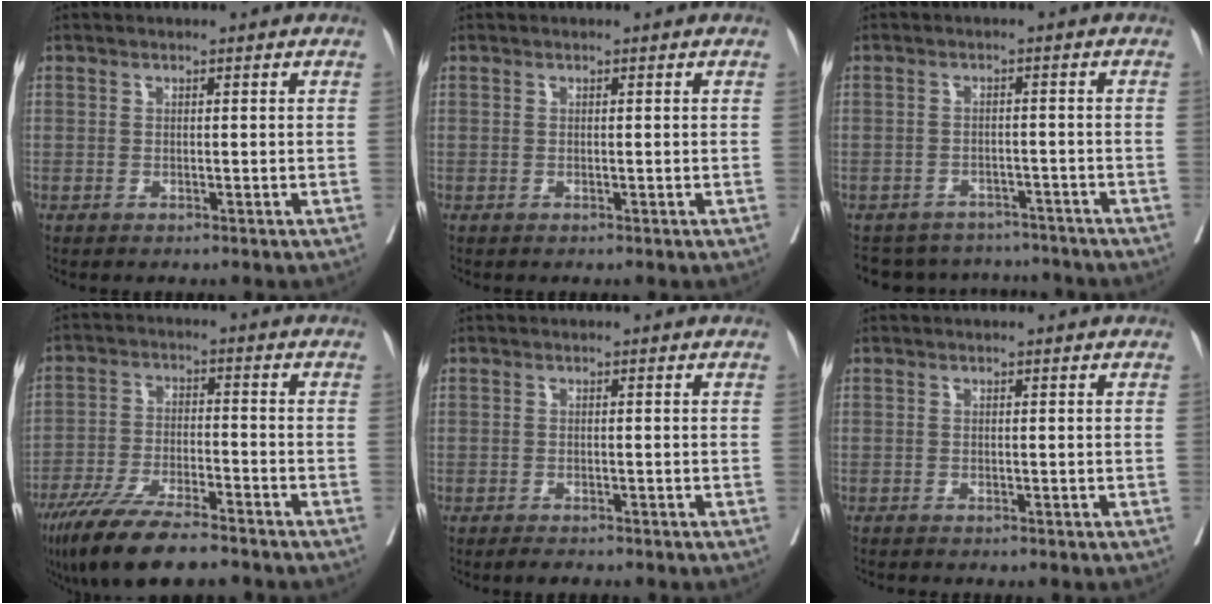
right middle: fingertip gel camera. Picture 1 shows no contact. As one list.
[{"total": 0.0}, {"total": 9.5, "force": [-8.9, 3.4, 0.7], "torque": [-0.009, 0.016, -0.111]}, {"total": 12.6, "force": [-9.8, 2.2, 7.5], "torque": [-0.131, -0.031, -0.169]}, {"total": 1.6, "force": [-1.4, 0.4, 0.7], "torque": [-0.015, -0.004, -0.020]}, {"total": 0.6, "force": [-0.6, 0.0, 0.1], "torque": [-0.007, -0.002, -0.013]}]